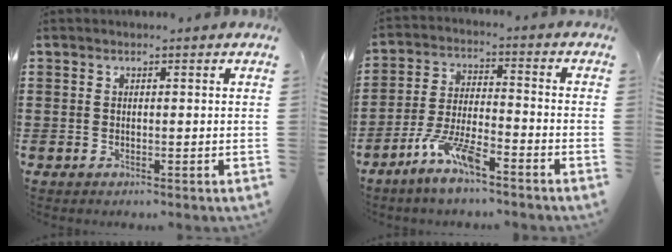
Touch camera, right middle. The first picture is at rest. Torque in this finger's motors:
{"motor_torque": [2.14, 0.00, 0.22, 0.21]}